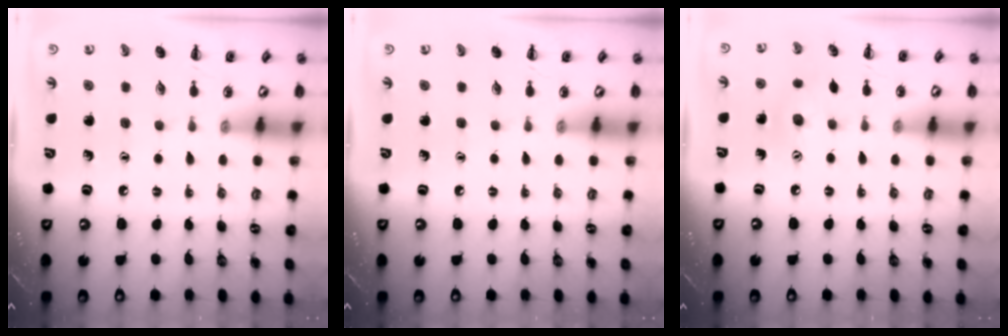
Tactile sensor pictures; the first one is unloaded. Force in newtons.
{"total": 0.0}
{"total": 6.1, "press": 6.0, "slide": 1.5}